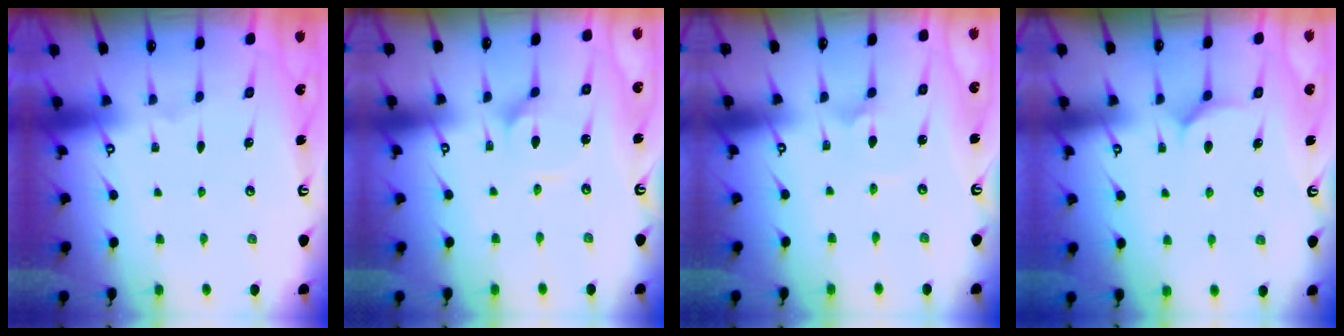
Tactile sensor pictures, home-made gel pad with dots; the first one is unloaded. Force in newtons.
{"total": 3.2, "press": 3.2, "slide": 0.1}
{"total": 2.7, "press": 2.7, "slide": 0.2}
{"total": 6.1, "press": 6.0, "slide": 0.4}